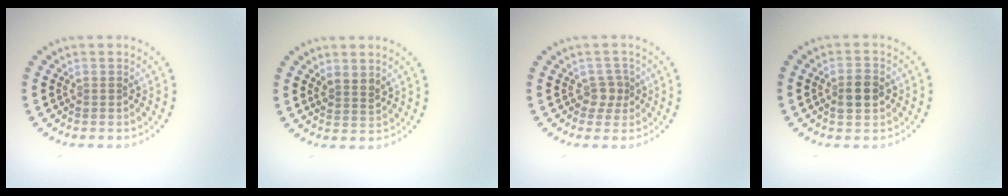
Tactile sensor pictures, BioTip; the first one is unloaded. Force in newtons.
{"total": 1.6, "press": 1.3, "slide": 0.8}
{"total": 1.7, "press": 1.3, "slide": 1.0}
{"total": 2.8, "press": 2.8, "slide": 0.2}